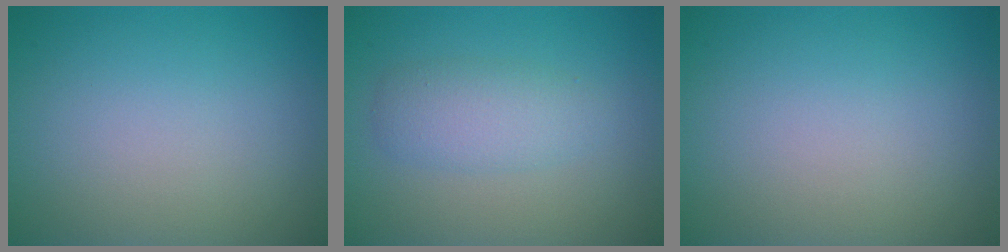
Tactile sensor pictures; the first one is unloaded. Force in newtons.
{"total": 2.9, "press": 2.9, "slide": 0.1}
{"total": 0.0}